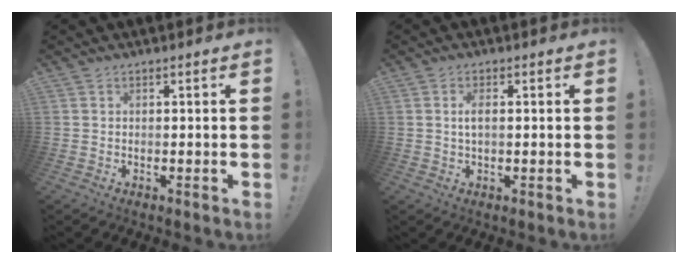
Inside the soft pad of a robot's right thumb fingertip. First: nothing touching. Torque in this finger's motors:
{"motor_torque": [0.00, -0.05, 0.39, -0.10, 0.15]}